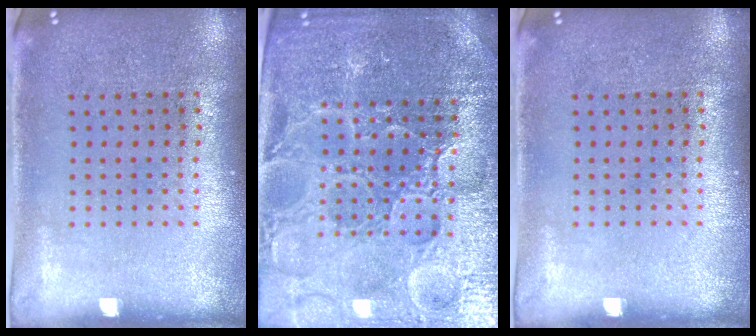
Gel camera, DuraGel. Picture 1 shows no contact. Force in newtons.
{"total": 5.2, "press": 4.9, "slide": 1.8}
{"total": 0.0}